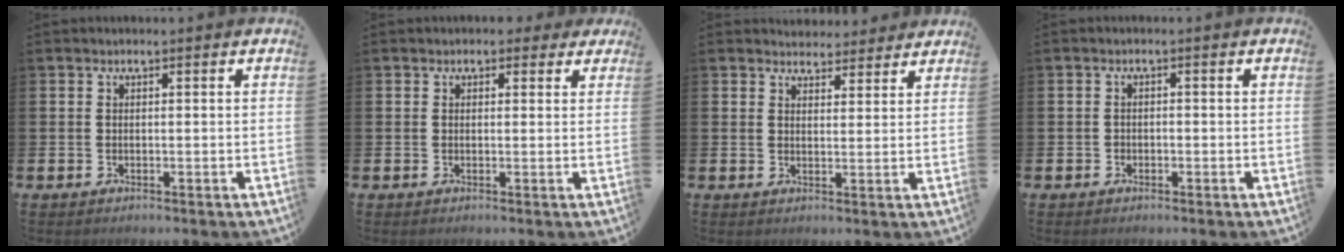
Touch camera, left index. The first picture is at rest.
{"total": 1.5, "force": [1.0, 1.1, 0.3], "torque": [0.001, 0.006, 0.014]}
{"total": 3.7, "force": [3.6, 1.0, -0.2], "torque": [0.002, -0.020, 0.066]}
{"total": 1.0, "force": [-0.7, 0.8, 0.2], "torque": [-0.012, 0.006, -0.014]}